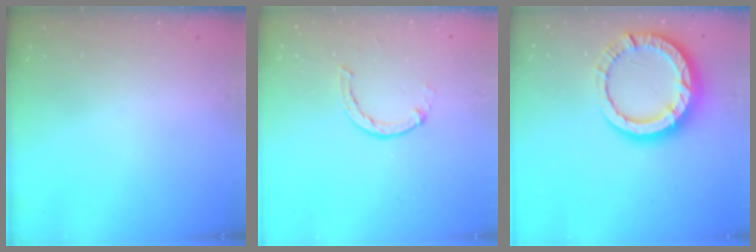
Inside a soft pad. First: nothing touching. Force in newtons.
{"total": 1.8, "press": 1.8, "slide": 0.2}
{"total": 13.9, "press": 13.8, "slide": 1.5}